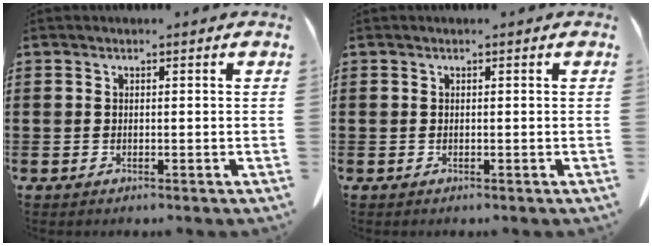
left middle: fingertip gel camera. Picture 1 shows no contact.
{"total": 0.0}